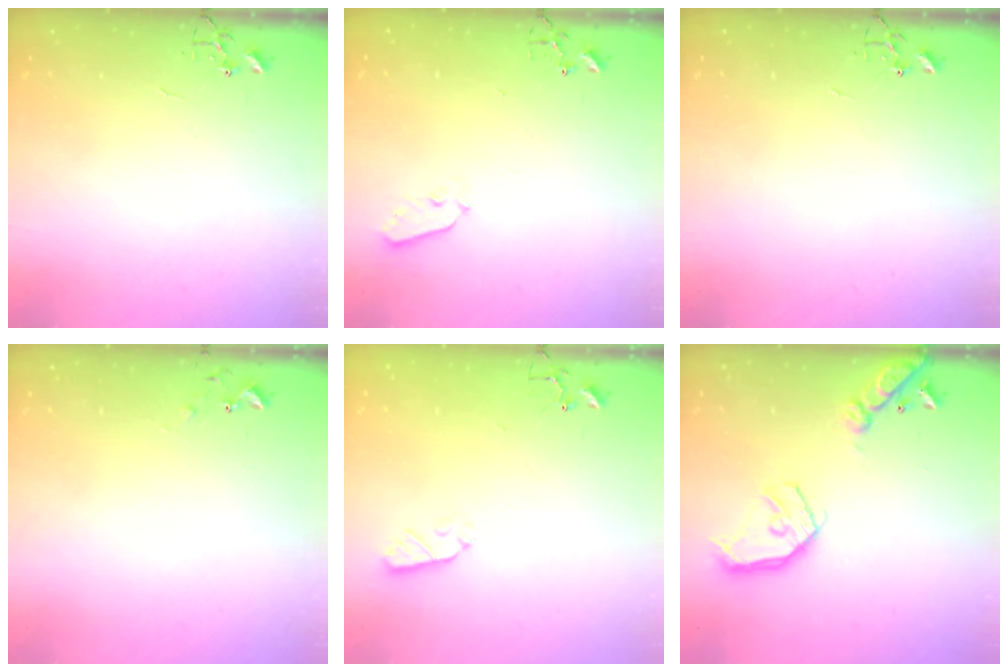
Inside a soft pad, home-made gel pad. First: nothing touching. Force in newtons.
{"total": 4.4, "press": 4.3, "slide": 0.8}
{"total": 0.0}
{"total": 5.0, "press": 5.0, "slide": 0.5}
{"total": 6.2, "press": 6.2, "slide": 0.3}
{"total": 17.3, "press": 17.0, "slide": 2.8}